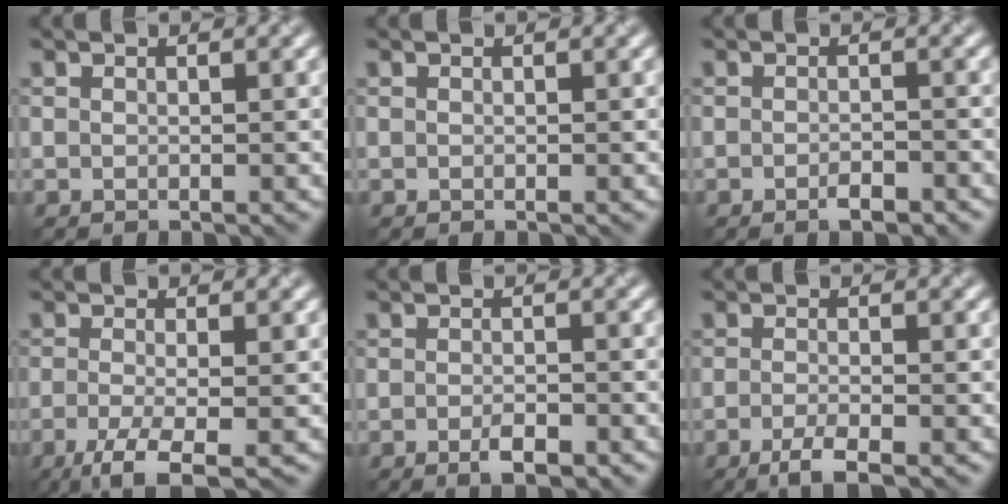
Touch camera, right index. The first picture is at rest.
{"total": 0.0}
{"total": 1.6, "force": [-1.0, 0.5, 1.2], "torque": [-0.018, -0.001, -0.016]}
{"total": 4.5, "force": [-2.1, 1.1, 3.8], "torque": [-0.069, -0.007, -0.048]}
{"total": 2.3, "force": [-1.2, 0.7, 1.8], "torque": [-0.031, -0.003, -0.020]}
{"total": 2.7, "force": [-1.5, 0.6, 2.2], "torque": [-0.037, -0.003, -0.034]}